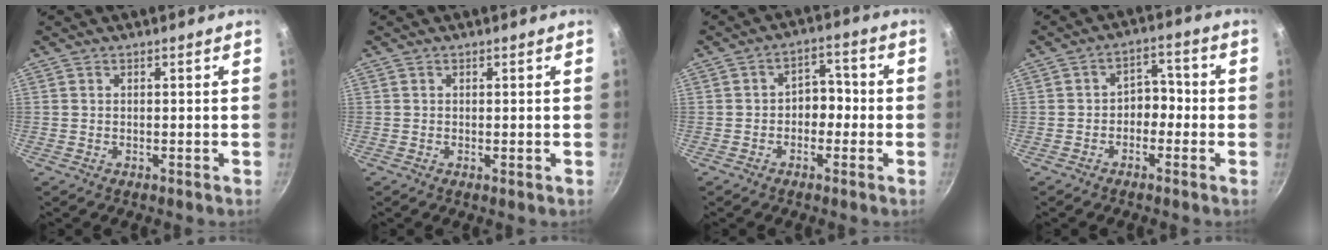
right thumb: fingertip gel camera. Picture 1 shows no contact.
{"total": 0.5, "force": [0.0, 0.2, 0.5], "torque": [-0.010, -0.003, -0.001]}
{"total": 5.6, "force": [-1.0, 4.1, 3.7], "torque": [-0.023, 0.026, -0.027]}
{"total": 5.2, "force": [-1.3, 3.9, 3.3], "torque": [-0.018, 0.026, -0.034]}